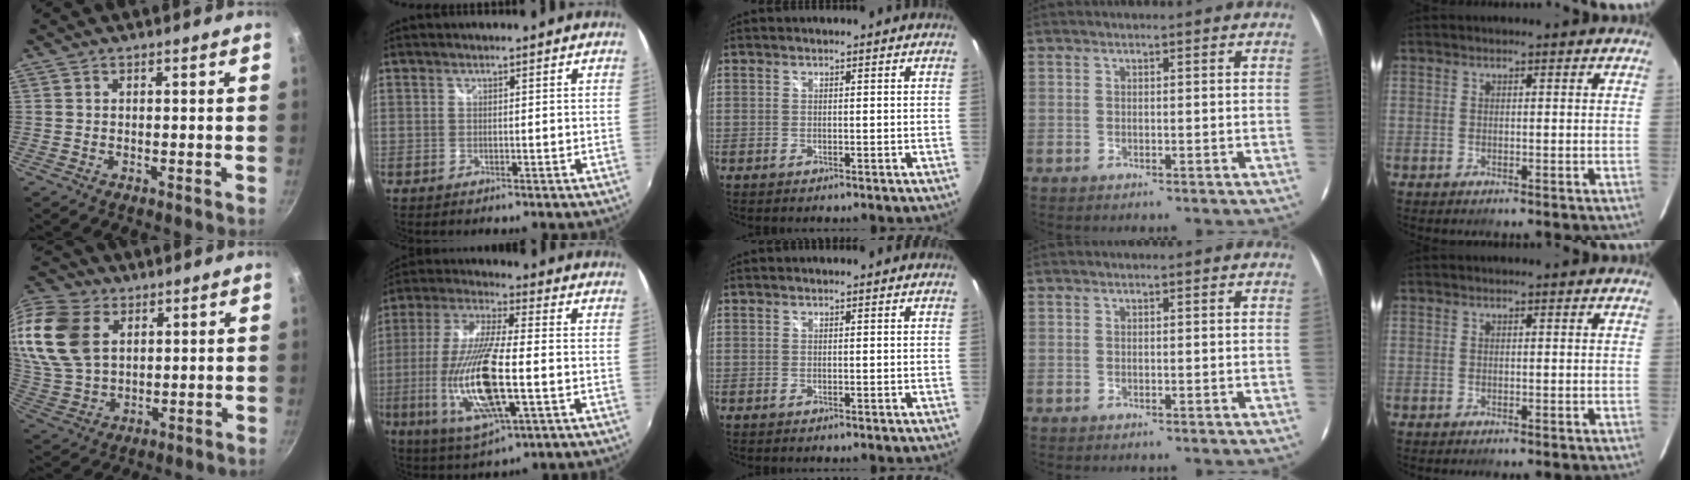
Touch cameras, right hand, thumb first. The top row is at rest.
{"thumb": {"total": 20.3, "force": [7.1, 14.1, 12.8], "torque": [-0.269, -0.006, 0.144]}, "index": {"total": 18.6, "force": [-4.0, 5.0, 17.5], "torque": [-0.358, -0.023, -0.069]}}